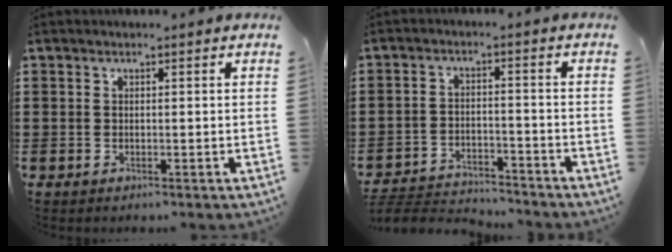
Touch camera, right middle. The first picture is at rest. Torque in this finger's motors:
{"motor_torque": [0.16, 0.13, 0.01, 0.00]}